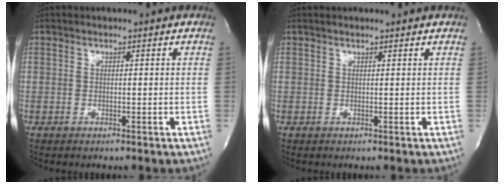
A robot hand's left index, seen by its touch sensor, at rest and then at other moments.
{"total": 2.1, "force": [2.0, 0.2, 0.7], "torque": [-0.012, 0.016, 0.023]}